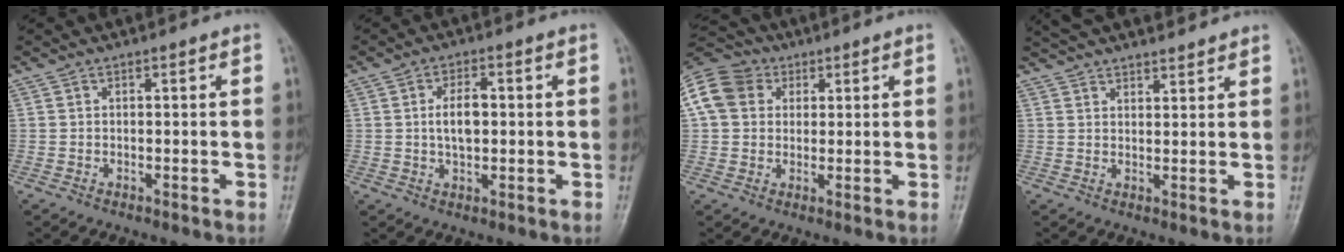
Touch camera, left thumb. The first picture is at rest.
{"total": 5.2, "force": [0.4, 2.8, 4.4], "torque": [-0.078, 0.005, 0.006]}
{"total": 12.2, "force": [3.7, 9.8, 6.2], "torque": [-0.116, 0.021, 0.057]}
{"total": 10.2, "force": [9.0, 2.8, 3.9], "torque": [-0.041, 0.005, 0.146]}